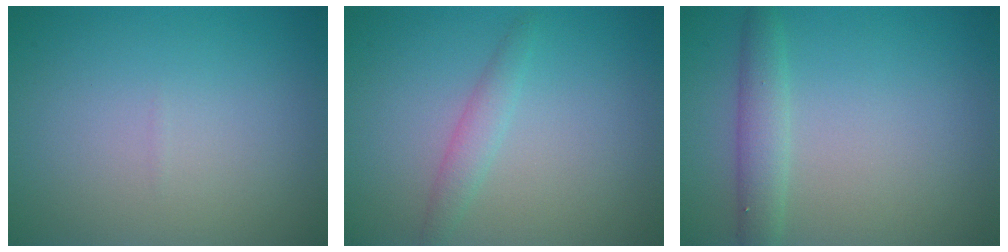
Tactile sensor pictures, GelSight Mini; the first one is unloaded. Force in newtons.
{"total": 1.6, "press": 1.6, "slide": 0.1}
{"total": 2.4, "press": 2.4, "slide": 0.1}